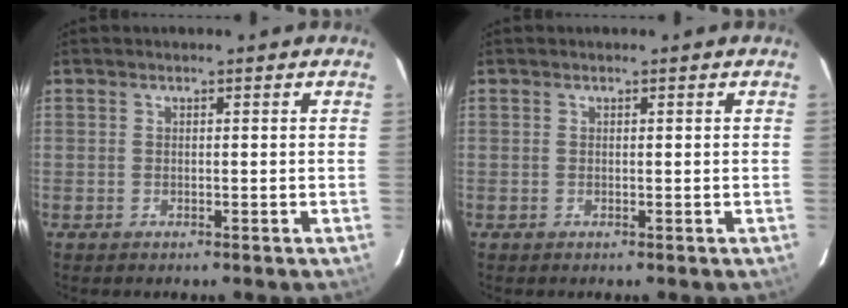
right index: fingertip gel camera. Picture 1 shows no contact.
{"total": 0.0}